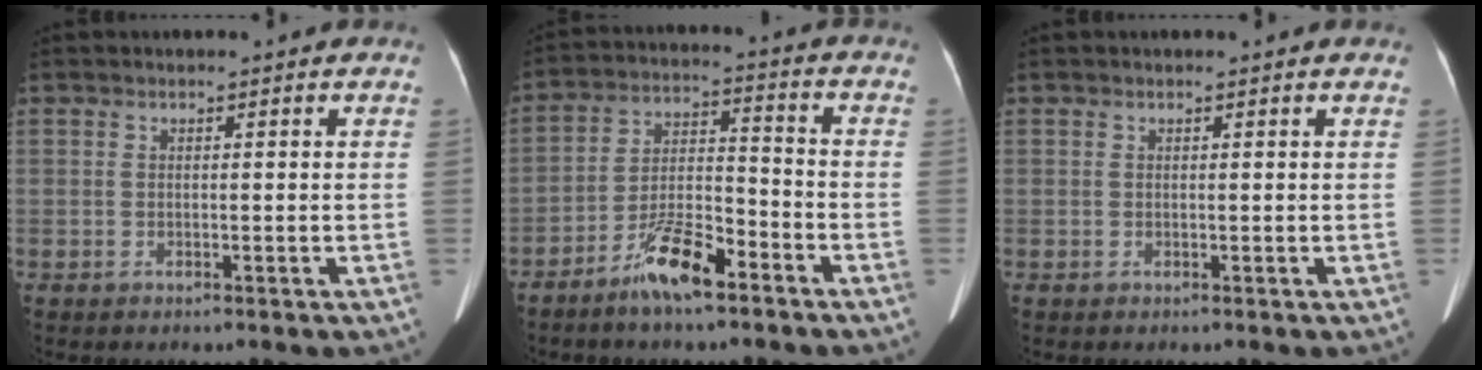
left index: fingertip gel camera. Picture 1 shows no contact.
{"total": 9.0, "force": [-6.3, 2.0, 6.1], "torque": [-0.125, -0.001, -0.118]}
{"total": 0.0}